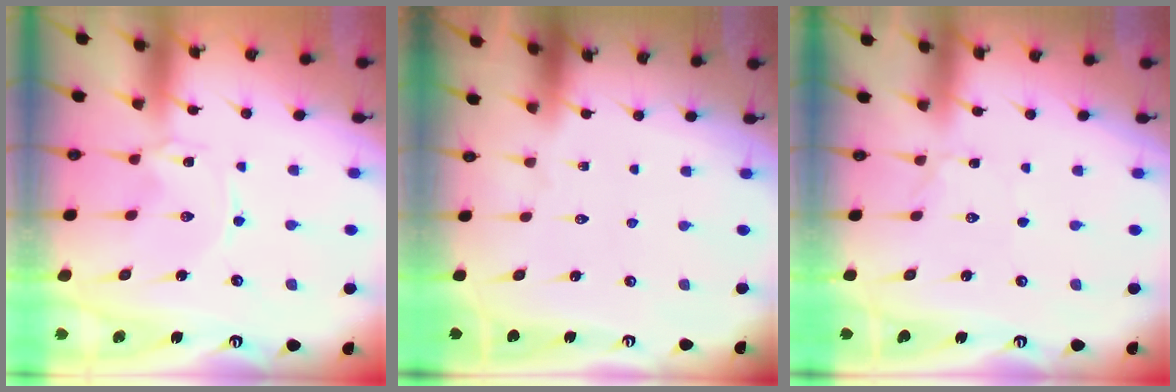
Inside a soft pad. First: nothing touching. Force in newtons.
{"total": 0.0}
{"total": 1.5, "press": 1.4, "slide": 0.1}